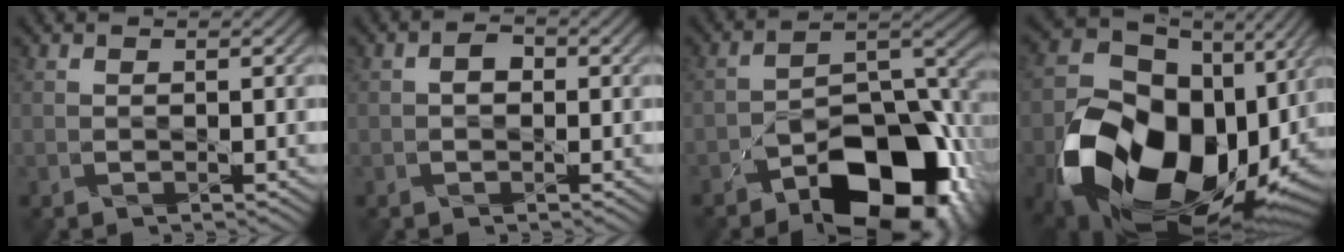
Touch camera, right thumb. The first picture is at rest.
{"total": 1.3, "force": [-0.3, 1.1, 0.8], "torque": [-0.015, 0.000, -0.010]}
{"total": 15.1, "force": [-9.4, 6.7, 9.7], "torque": [-0.143, -0.009, -0.162]}
{"total": 20.6, "force": [-4.6, 15.1, 13.2], "torque": [-0.296, -0.060, -0.050]}